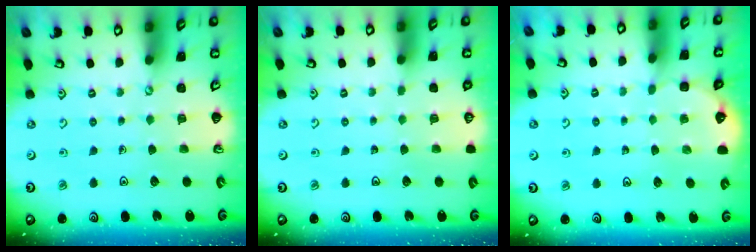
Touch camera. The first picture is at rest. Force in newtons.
{"total": 0.0}
{"total": 3.1, "press": 3.1, "slide": 0.2}